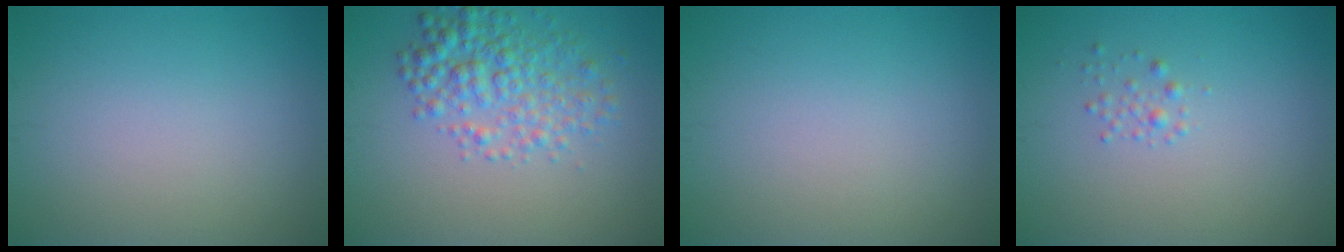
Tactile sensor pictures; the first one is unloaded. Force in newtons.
{"total": 4.3, "press": 4.3, "slide": 0.2}
{"total": 0.0}
{"total": 0.9, "press": 0.9, "slide": 0.1}